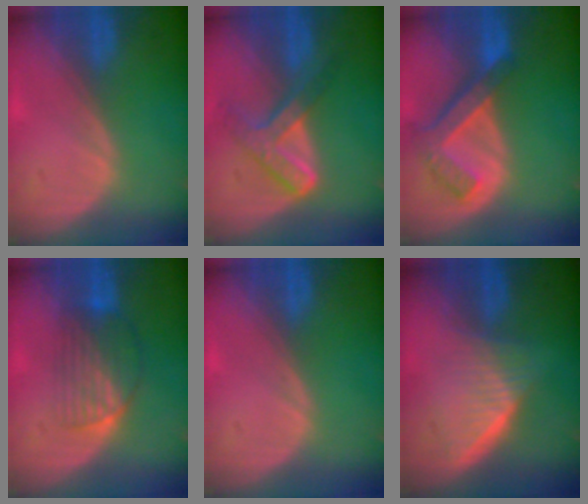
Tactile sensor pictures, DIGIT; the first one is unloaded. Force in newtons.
{"total": 7.3, "press": 6.1, "slide": 3.9}
{"total": 7.7, "press": 6.6, "slide": 3.9}
{"total": 6.7, "press": 5.9, "slide": 3.1}
{"total": 0.0}
{"total": 6.7, "press": 6.0, "slide": 2.9}